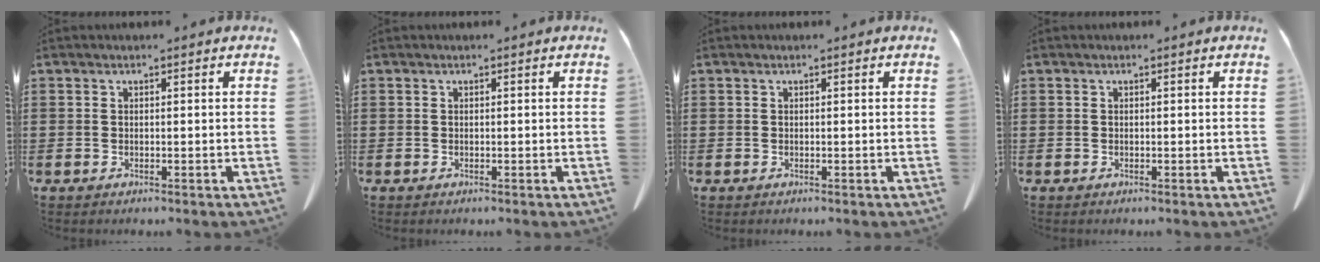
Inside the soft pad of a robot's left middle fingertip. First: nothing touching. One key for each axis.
{"total": 0.0}
{"total": 0.0}
{"total": 0.0}